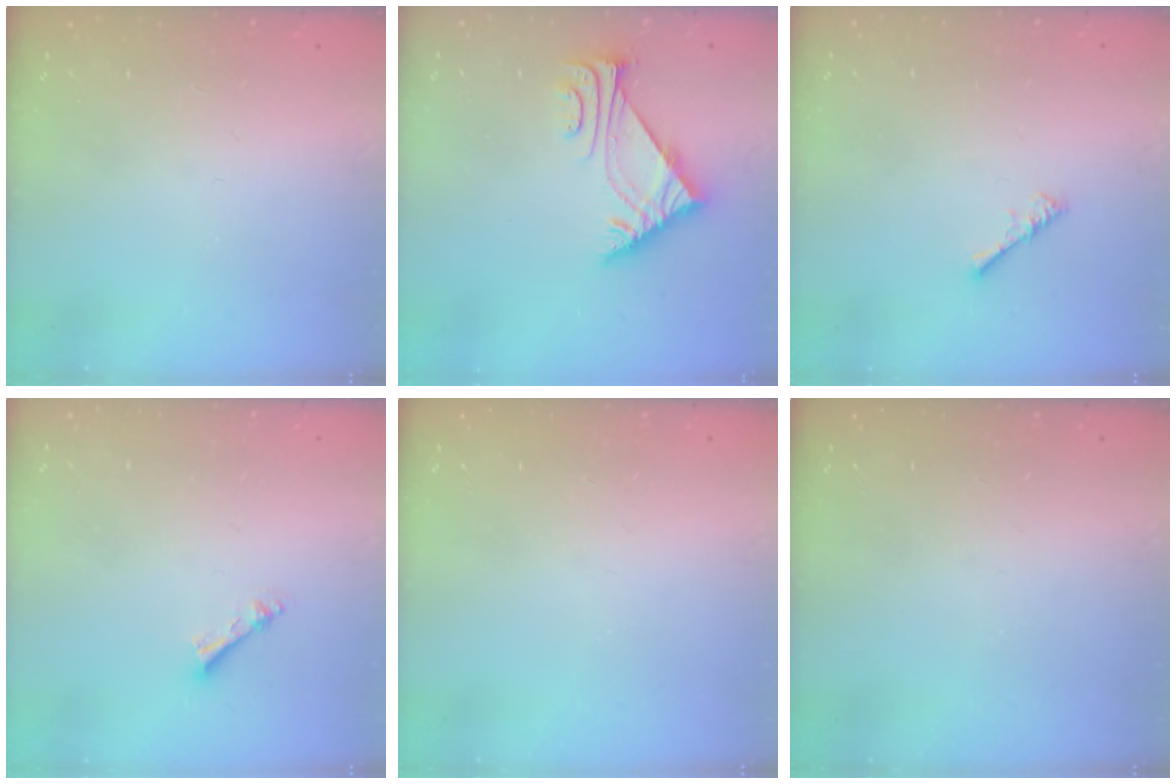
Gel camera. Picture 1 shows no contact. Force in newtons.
{"total": 6.6, "press": 6.5, "slide": 1.2}
{"total": 0.8, "press": 0.8, "slide": 0.3}
{"total": 2.4, "press": 2.4, "slide": 0.4}
{"total": 0.0}
{"total": 0.0}